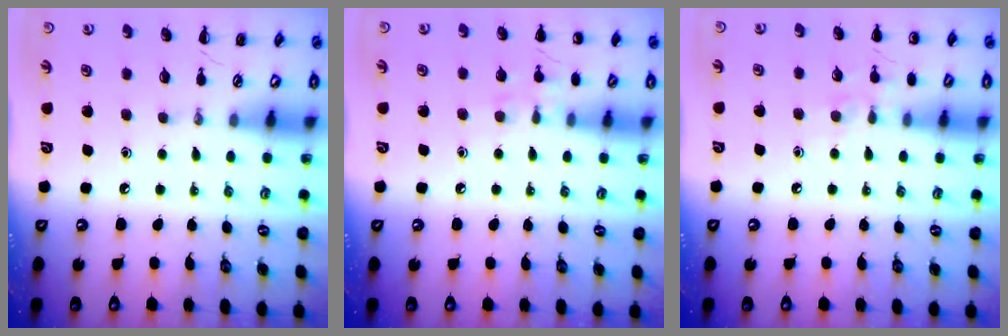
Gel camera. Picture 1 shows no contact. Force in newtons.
{"total": 7.4, "press": 7.1, "slide": 2.1}
{"total": 6.6, "press": 6.4, "slide": 1.6}